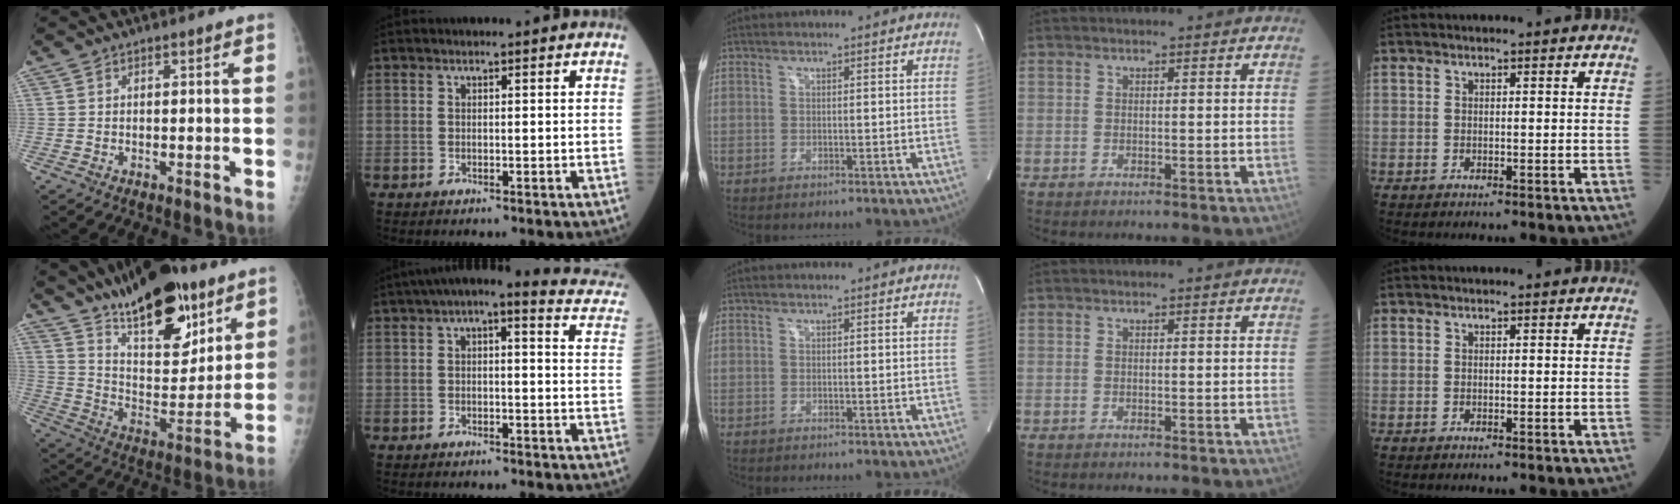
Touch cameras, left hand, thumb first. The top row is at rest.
{"thumb": {"total": 22.8, "force": [15.2, 9.2, 14.4], "torque": [-0.180, -0.075, 0.251]}, "index": {"total": 15.6, "force": [13.3, 3.6, 7.4], "torque": [-0.083, 0.021, 0.134]}}